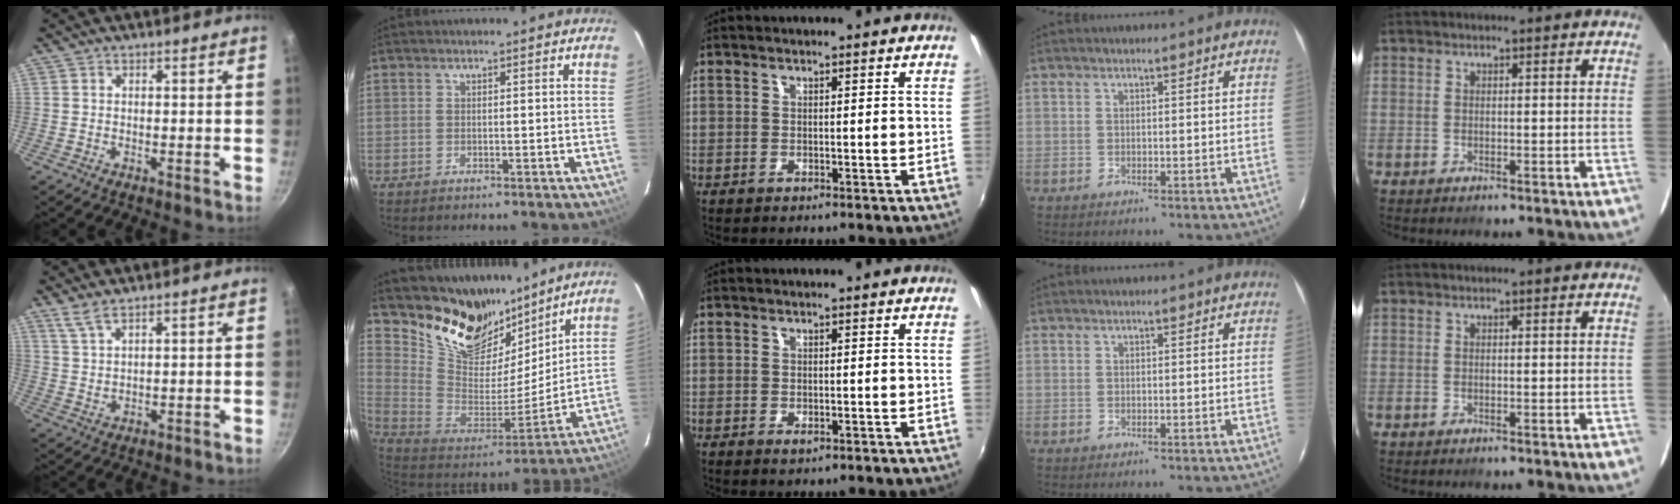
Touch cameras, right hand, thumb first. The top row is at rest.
{"thumb": {"total": 3.6, "force": [2.7, 0.9, 2.2], "torque": [-0.042, -0.015, 0.060]}, "index": {"total": 20.6, "force": [16.0, 10.1, 8.0], "torque": [-0.193, -0.012, 0.294]}, "middle": {"total": 0.9, "force": [-0.4, 0.5, 0.6], "torque": [-0.010, -0.003, -0.005]}}